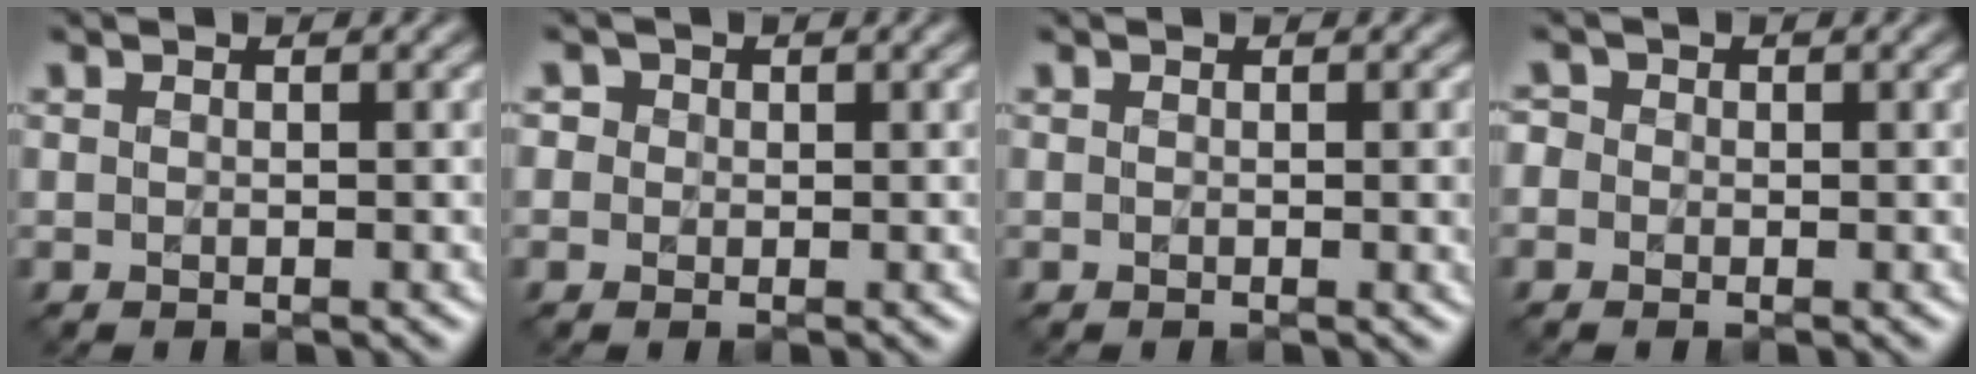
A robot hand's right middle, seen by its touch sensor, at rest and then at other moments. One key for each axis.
{"total": 1.7, "fx": 0.7, "fy": 1.5, "fz": 0.6, "tx": -0.003, "ty": 0.006, "tz": -0.004}
{"total": 1.3, "fx": 0.0, "fy": 0.2, "fz": 1.3, "tx": -0.014, "ty": -0.002, "tz": -0.001}
{"total": 1.2, "fx": 0.0, "fy": 1.2, "fz": 0.4, "tx": -0.006, "ty": 0.002, "tz": -0.013}